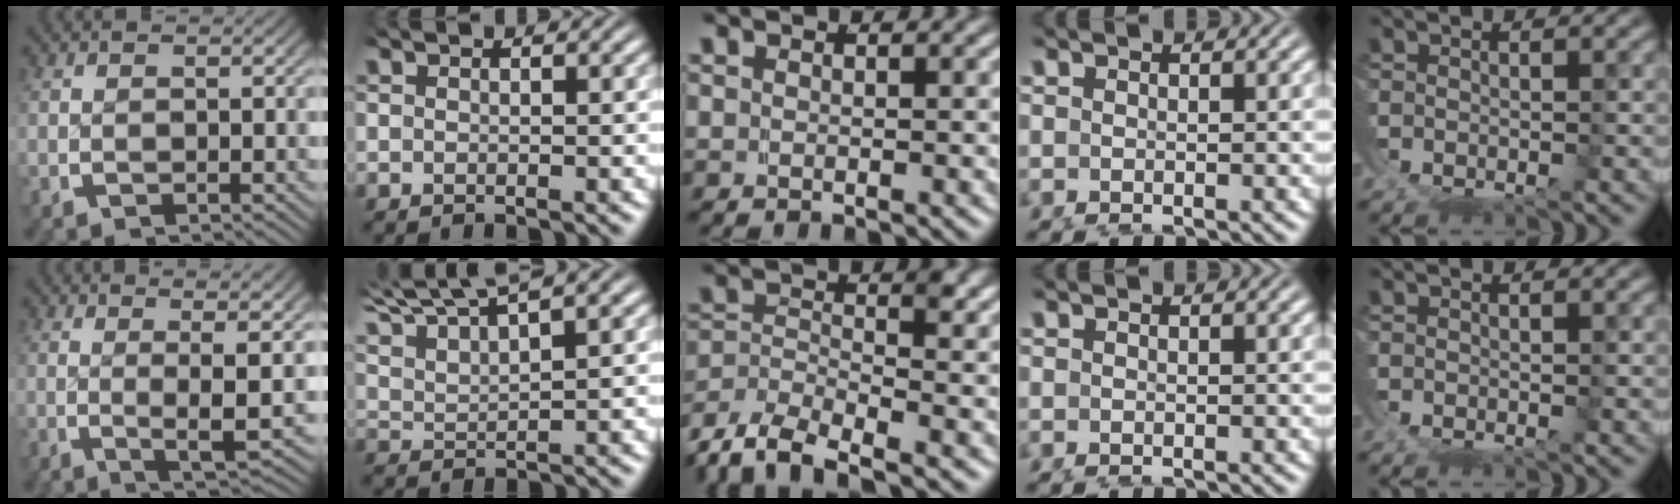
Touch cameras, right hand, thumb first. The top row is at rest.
{"thumb": {"total": 5.9, "force": [0.6, 1.0, 5.8], "torque": [-0.101, -0.003, 0.009]}, "index": {"total": 6.4, "force": [4.4, 3.3, 3.3], "torque": [-0.073, 0.012, 0.068]}, "middle": {"total": 8.8, "force": [-4.8, 5.7, 4.6], "torque": [-0.092, -0.027, -0.084]}}